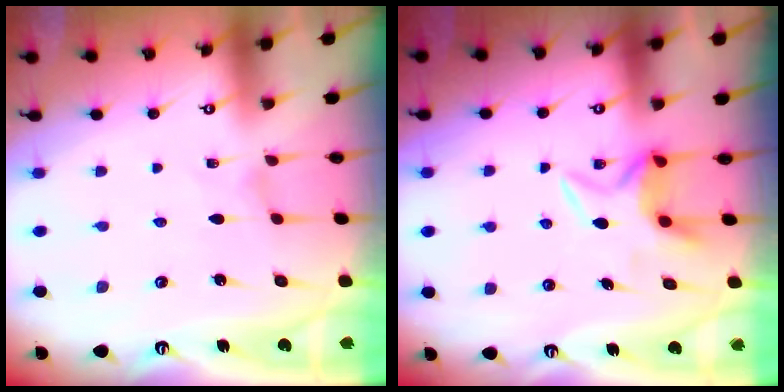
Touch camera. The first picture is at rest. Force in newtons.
{"total": 5.3, "press": 5.2, "slide": 0.9}